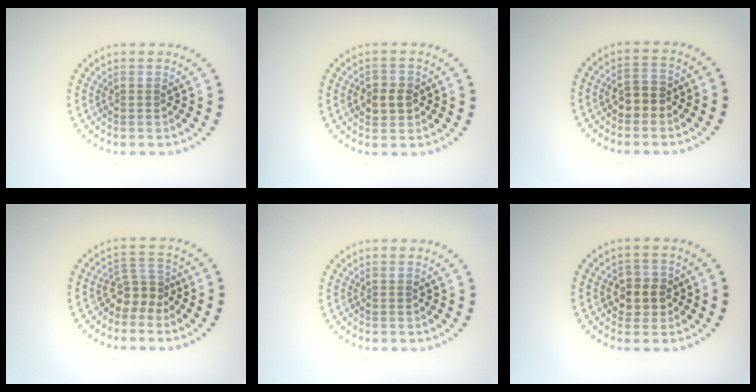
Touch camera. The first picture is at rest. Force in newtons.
{"total": 2.4, "press": 2.4, "slide": 0.4}
{"total": 2.4, "press": 2.3, "slide": 0.6}
{"total": 2.8, "press": 1.9, "slide": 2.0}
{"total": 0.0}
{"total": 2.7, "press": 2.6, "slide": 0.7}